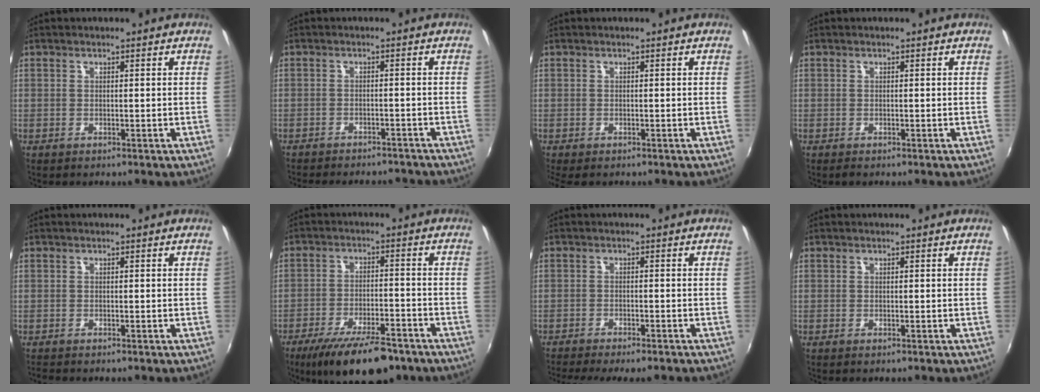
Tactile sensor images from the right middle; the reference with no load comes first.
{"total": 11.6, "force": [-10.2, 3.3, 4.4], "torque": [-0.100, -0.015, -0.135]}
{"total": 1.7, "force": [-1.2, 0.8, 0.9], "torque": [-0.019, -0.010, -0.017]}
{"total": 0.0}
{"total": 0.8, "force": [-0.8, 0.1, 0.3], "torque": [-0.008, -0.003, -0.015]}
{"total": 14.9, "force": [-11.0, 4.6, 8.9], "torque": [-0.175, -0.025, -0.170]}
{"total": 9.4, "force": [-8.2, 1.0, 4.5], "torque": [-0.100, -0.025, -0.123]}
{"total": 0.0}